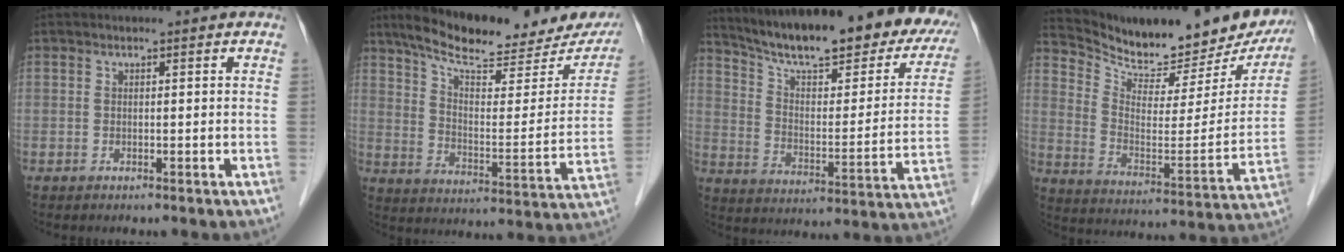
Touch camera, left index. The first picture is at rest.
{"total": 23.5, "force": [19.5, 5.1, 12.1], "torque": [-0.180, -0.013, 0.265]}
{"total": 28.1, "force": [23.2, 6.4, 14.4], "torque": [-0.212, -0.038, 0.305]}
{"total": 22.4, "force": [20.6, 5.3, 6.9], "torque": [-0.117, -0.058, 0.289]}